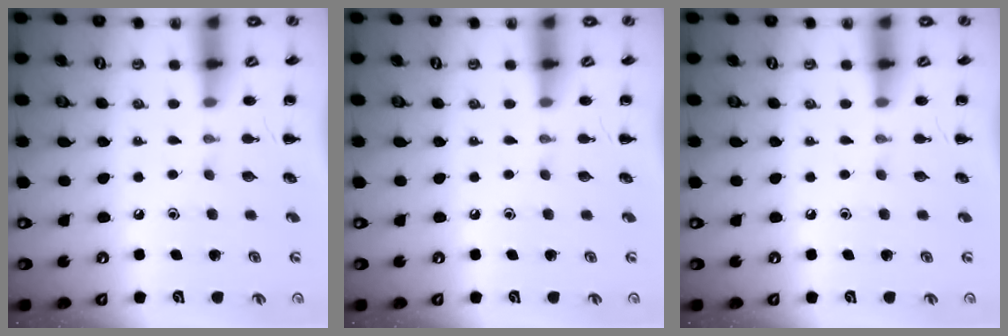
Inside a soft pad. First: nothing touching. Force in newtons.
{"total": 0.0}
{"total": 0.0}